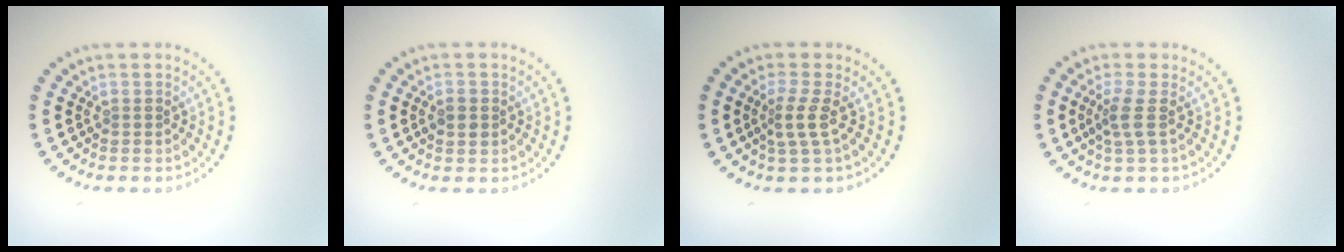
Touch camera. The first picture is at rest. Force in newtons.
{"total": 1.4, "press": 1.4, "slide": 0.1}
{"total": 2.3, "press": 1.6, "slide": 1.6}
{"total": 1.9, "press": 1.4, "slide": 1.3}